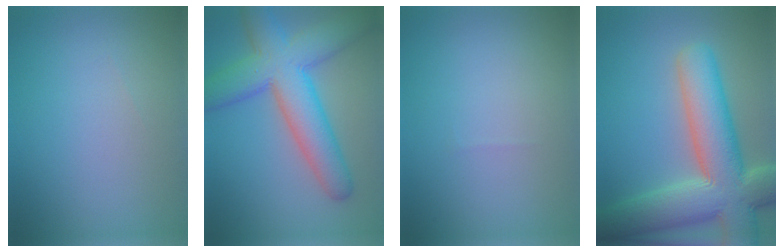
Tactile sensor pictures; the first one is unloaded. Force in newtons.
{"total": 9.1, "press": 9.1, "slide": 0.3}
{"total": 0.0}
{"total": 11.8, "press": 11.8, "slide": 0.9}